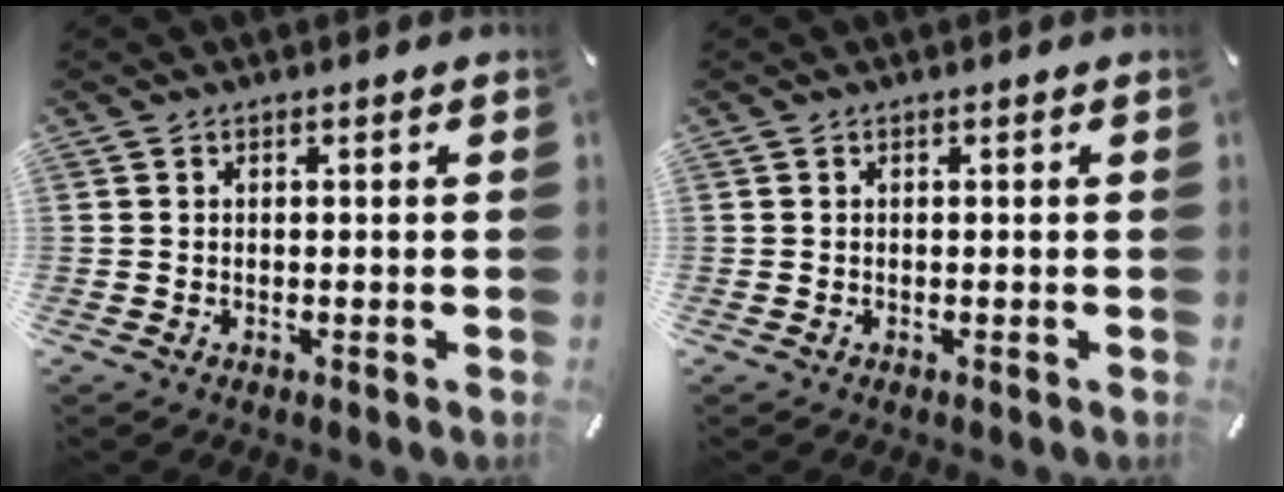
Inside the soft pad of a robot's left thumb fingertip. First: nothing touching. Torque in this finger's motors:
{"motor_torque": [0.00, 0.00, -0.07, 0.04, 0.00]}